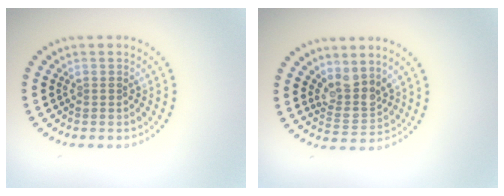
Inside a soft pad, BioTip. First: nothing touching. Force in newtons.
{"total": 3.1, "press": 2.3, "slide": 2.1}